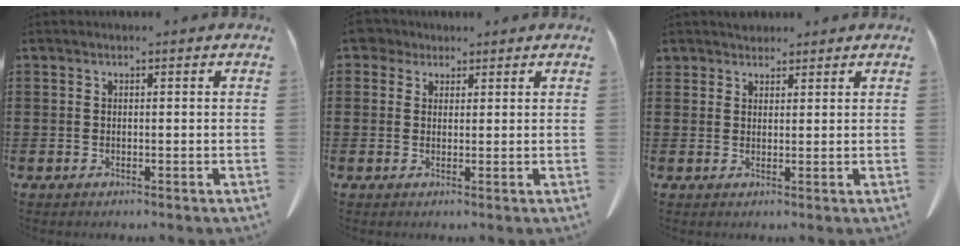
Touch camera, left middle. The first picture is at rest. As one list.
[{"total": 2.9, "force": [2.0, 1.9, 0.9], "torque": [-0.021, 0.009, 0.037]}, {"total": 2.3, "force": [2.1, 1.0, 0.0], "torque": [-0.005, 0.004, 0.042]}]